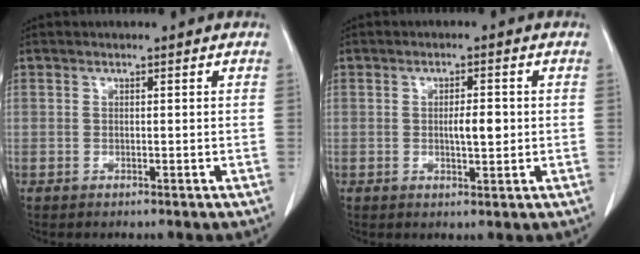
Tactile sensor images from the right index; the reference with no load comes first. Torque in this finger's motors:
{"motor_torque": [0.36, -0.16, 0.23, 0.07]}